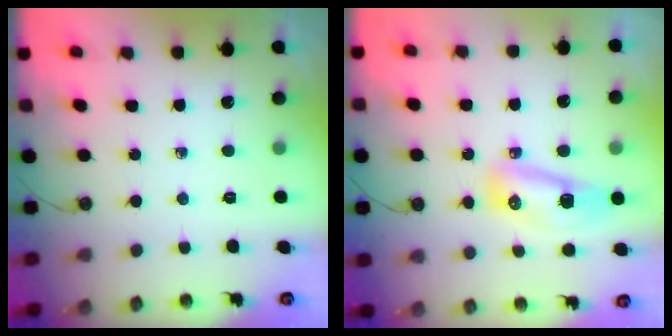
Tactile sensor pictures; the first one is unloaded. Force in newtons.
{"total": 16.0, "press": 12.2, "slide": 10.3}